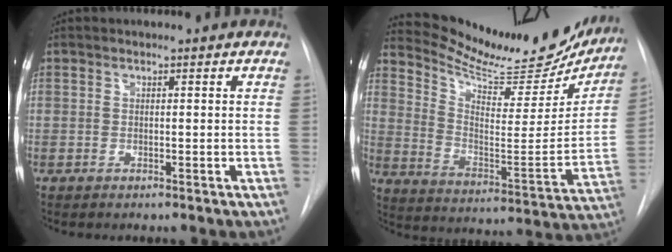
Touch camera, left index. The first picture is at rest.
{"total": 24.6, "force": [22.1, 6.0, 9.0], "torque": [-0.138, -0.053, 0.306]}